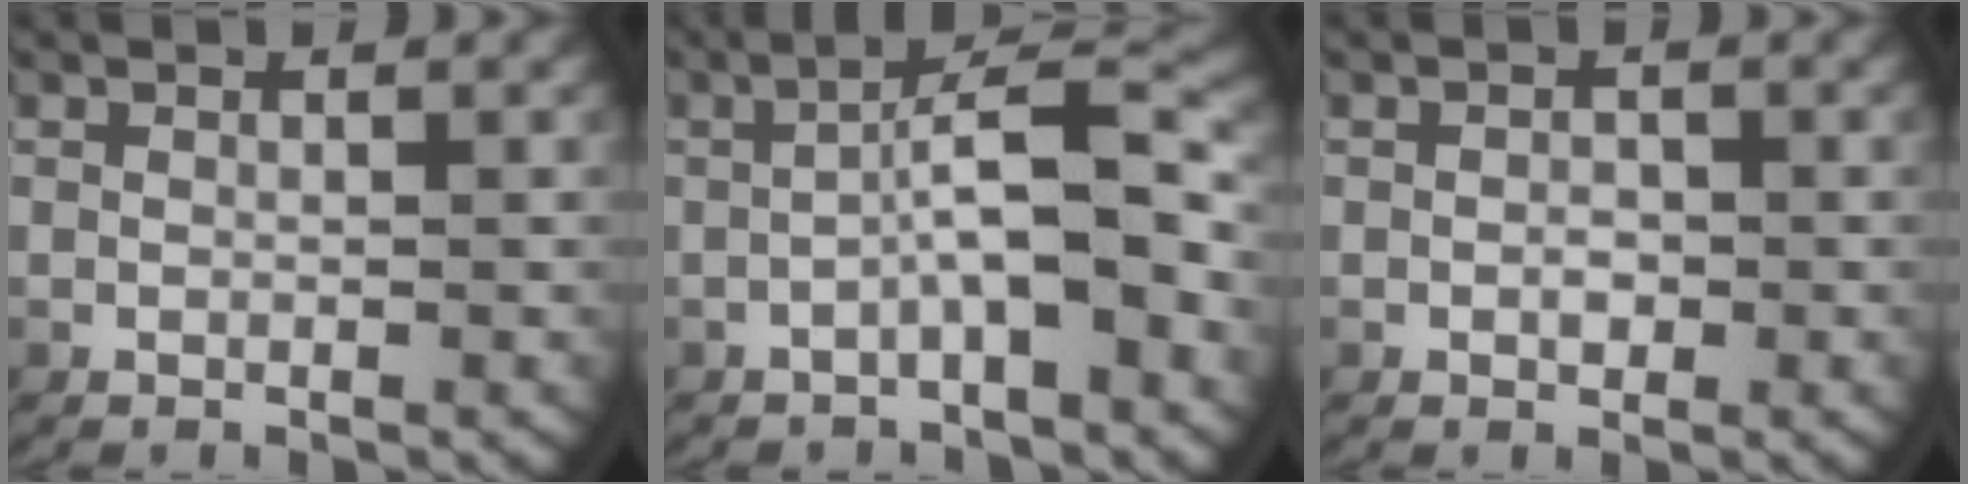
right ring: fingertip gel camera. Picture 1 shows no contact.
{"total": 5.8, "force": [-1.2, 1.6, 5.5], "torque": [-0.069, 0.013, -0.024]}
{"total": 1.1, "force": [-0.4, 0.7, 0.7], "torque": [-0.018, -0.006, -0.003]}